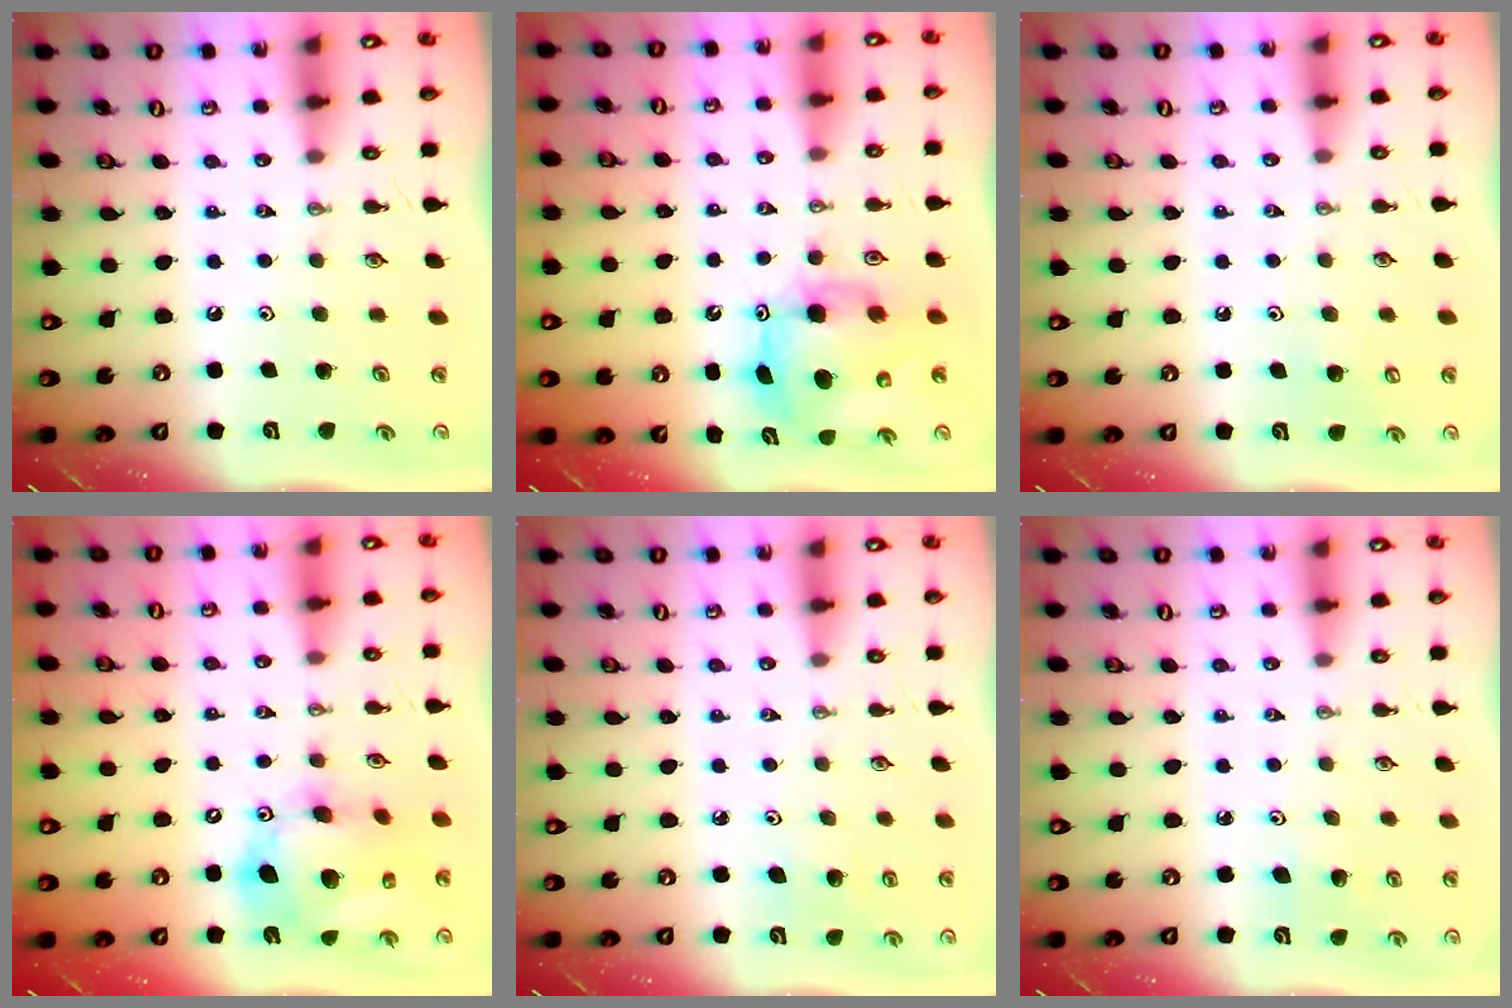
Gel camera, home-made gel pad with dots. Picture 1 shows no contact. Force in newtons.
{"total": 10.2, "press": 10.2, "slide": 0.5}
{"total": 4.8, "press": 4.7, "slide": 0.7}
{"total": 16.9, "press": 16.7, "slide": 2.8}
{"total": 4.4, "press": 4.0, "slide": 1.9}
{"total": 4.2, "press": 4.1, "slide": 0.9}